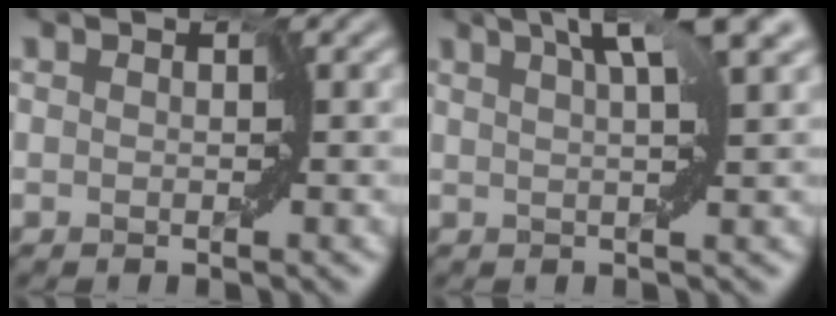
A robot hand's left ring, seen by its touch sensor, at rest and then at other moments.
{"total": 5.1, "force": [3.0, 0.0, 4.2], "torque": [-0.063, 0.014, 0.056]}